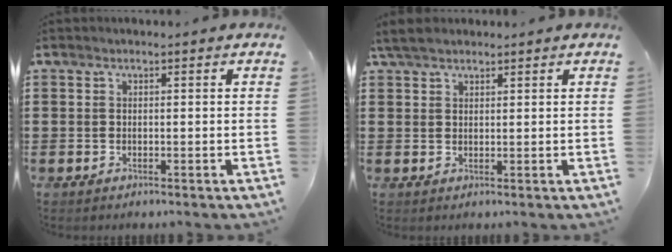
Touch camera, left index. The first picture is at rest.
{"total": 3.2, "force": [2.5, 1.3, 1.6], "torque": [-0.038, 0.005, 0.048]}